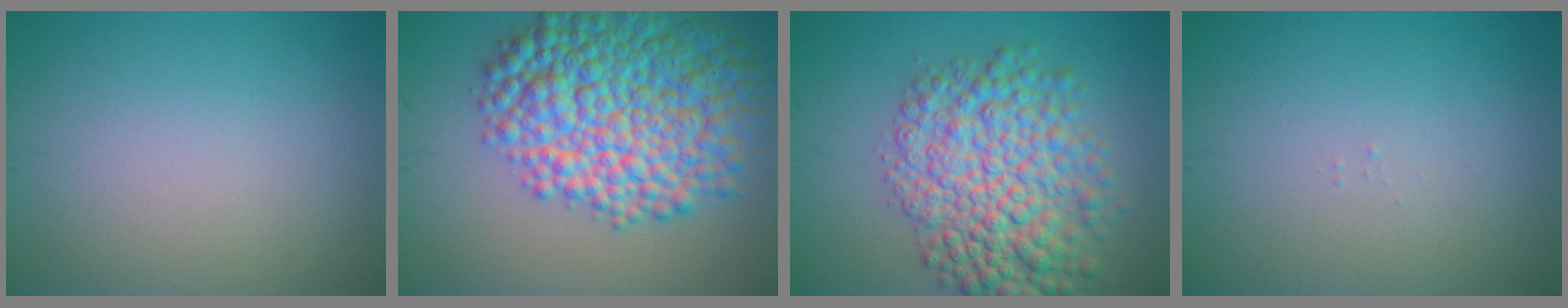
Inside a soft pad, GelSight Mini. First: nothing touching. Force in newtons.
{"total": 11.7, "press": 11.7, "slide": 0.2}
{"total": 8.8, "press": 8.8, "slide": 0.1}
{"total": 0.0}